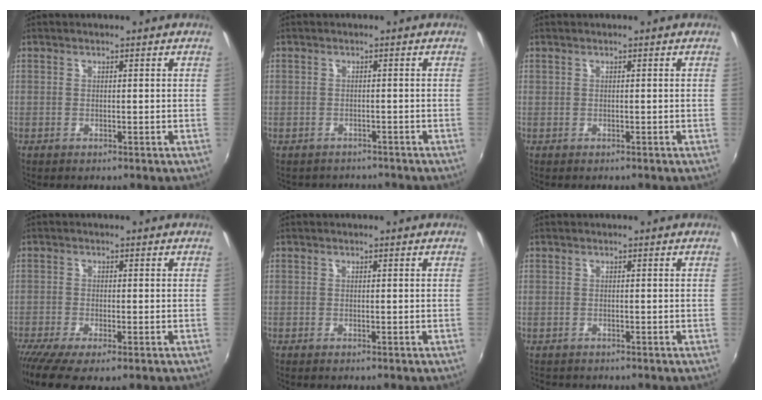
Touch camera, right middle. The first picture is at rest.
{"total": 3.2, "force": [-2.3, 2.2, 0.0], "torque": [0.001, 0.010, -0.031]}
{"total": 0.0}
{"total": 7.8, "force": [-5.1, 1.9, 5.5], "torque": [-0.127, -0.039, -0.090]}
{"total": 0.0}
{"total": 1.4, "force": [-1.0, 1.0, -0.1], "torque": [-0.004, 0.001, -0.016]}